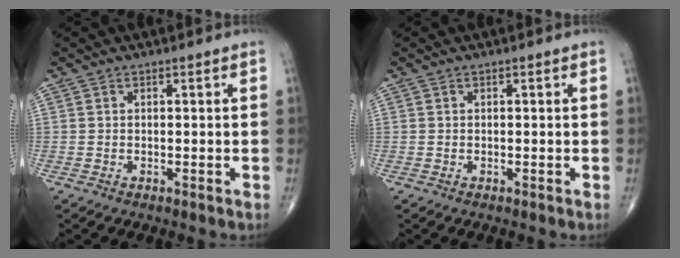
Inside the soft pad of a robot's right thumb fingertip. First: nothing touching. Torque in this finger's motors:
{"motor_torque": [0.12, 0.11, -0.06, -0.02, 0.02]}